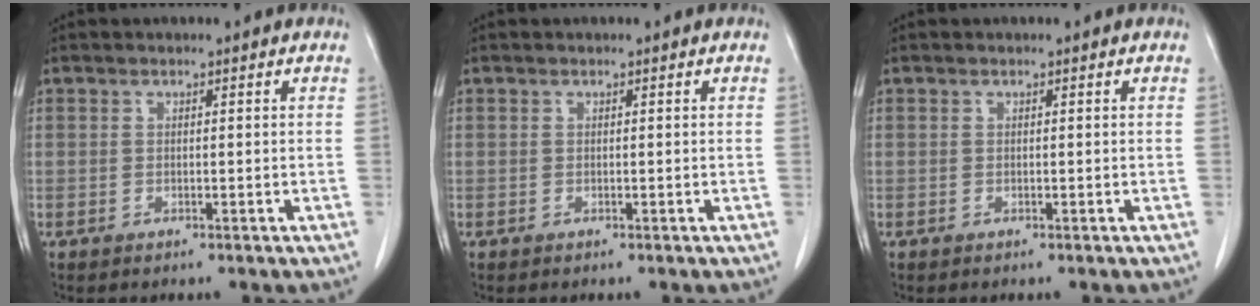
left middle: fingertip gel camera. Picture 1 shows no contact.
{"total": 0.0}
{"total": 0.0}